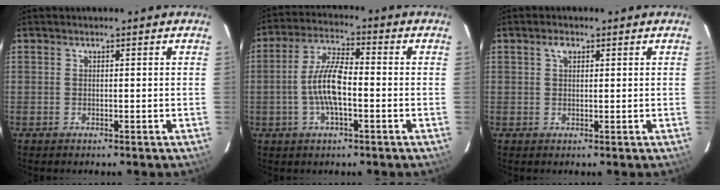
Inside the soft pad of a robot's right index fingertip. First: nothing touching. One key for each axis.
{"total": 8.3, "fx": -2.0, "fy": 2.2, "fz": 7.8, "tx": -0.159, "ty": 0.008, "tz": -0.040}
{"total": 1.8, "fx": 0.8, "fy": 1.1, "fz": 1.2, "tx": -0.021, "ty": 0.008, "tz": 0.014}